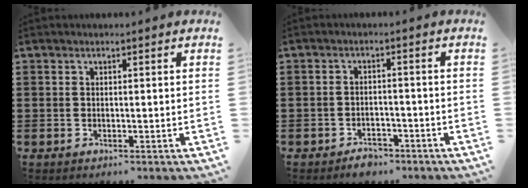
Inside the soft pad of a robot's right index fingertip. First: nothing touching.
{"total": 2.5, "force": [-2.3, 0.7, 0.4], "torque": [-0.014, 0.001, -0.046]}